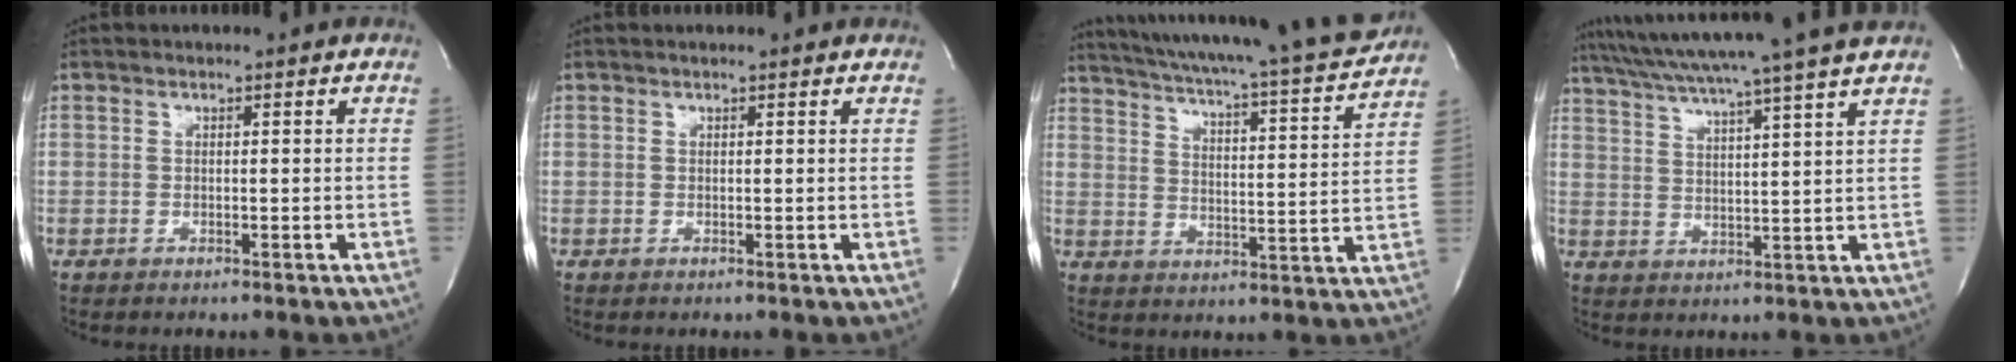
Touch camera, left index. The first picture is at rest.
{"total": 1.8, "force": [1.7, 0.1, 0.6], "torque": [-0.014, 0.012, 0.017]}
{"total": 21.6, "force": [19.7, 0.4, 8.9], "torque": [-0.147, -0.042, 0.264]}
{"total": 16.6, "force": [14.2, -2.3, 8.2], "torque": [-0.148, -0.010, 0.201]}